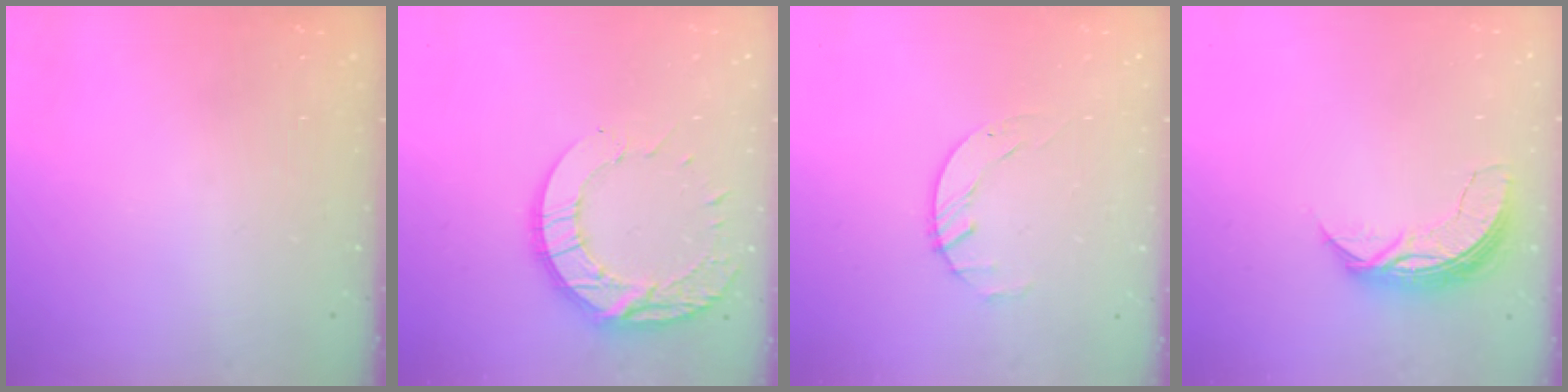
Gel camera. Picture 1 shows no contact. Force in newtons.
{"total": 13.6, "press": 13.5, "slide": 1.1}
{"total": 1.7, "press": 1.7, "slide": 0.3}
{"total": 7.2, "press": 7.2, "slide": 0.5}